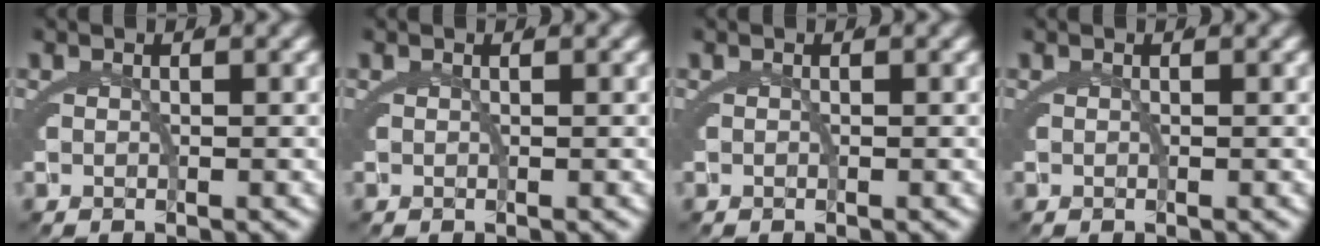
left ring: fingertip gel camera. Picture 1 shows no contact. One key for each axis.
{"total": 0.0}
{"total": 0.0}
{"total": 0.0}